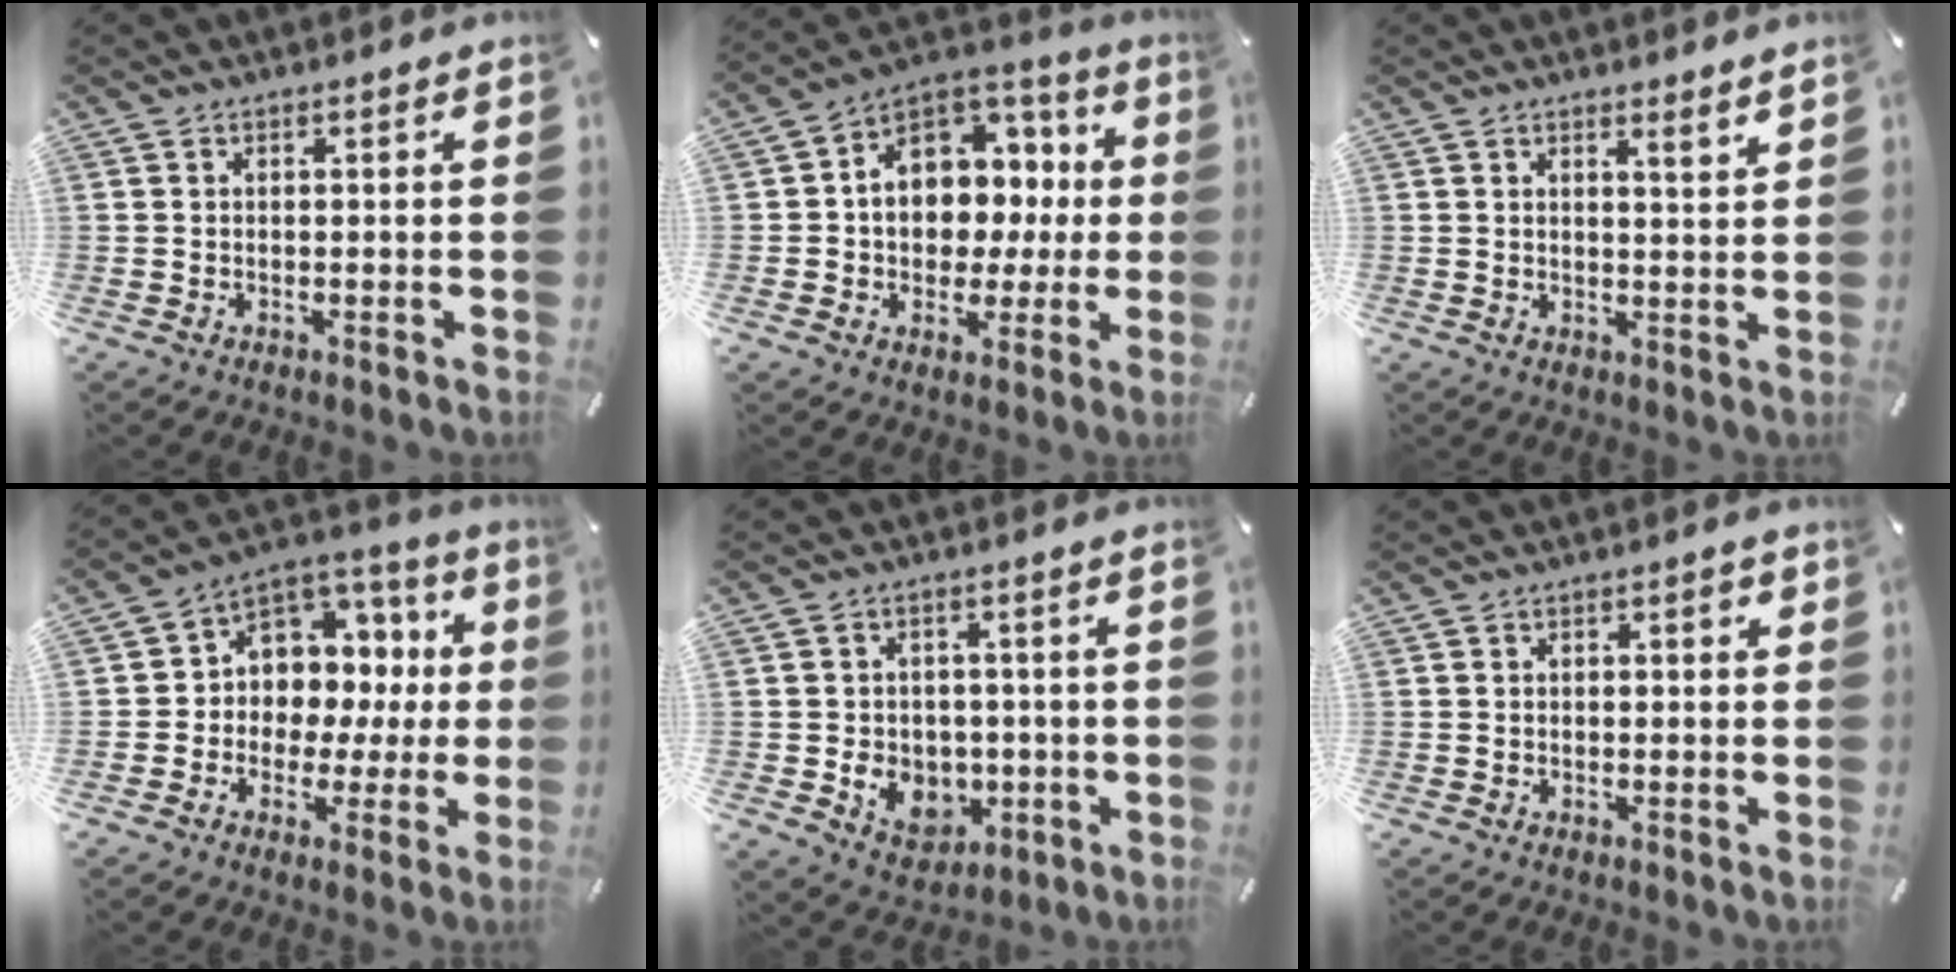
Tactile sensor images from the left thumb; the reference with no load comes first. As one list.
[{"total": 10.9, "force": [0.4, 9.8, 4.7], "torque": [-0.065, -0.016, 0.017]}, {"total": 2.8, "force": [2.6, -0.1, 1.0], "torque": [-0.017, -0.021, 0.044]}, {"total": 9.4, "force": [1.4, 8.9, 2.6], "torque": [-0.042, -0.031, 0.035]}, {"total": 8.3, "force": [-1.6, 7.2, 3.9], "torque": [-0.067, 0.009, -0.024]}, {"total": 1.6, "force": [0.3, 0.8, 1.4], "torque": [-0.019, 0.004, 0.001]}]